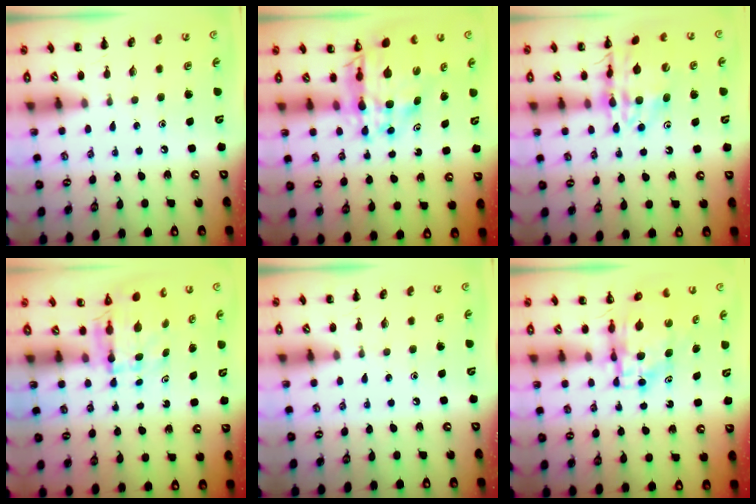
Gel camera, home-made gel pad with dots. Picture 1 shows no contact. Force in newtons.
{"total": 13.3, "press": 12.7, "slide": 4.0}
{"total": 17.3, "press": 17.1, "slide": 2.6}
{"total": 4.7, "press": 4.7, "slide": 0.7}
{"total": 0.0}
{"total": 6.8, "press": 6.5, "slide": 1.9}